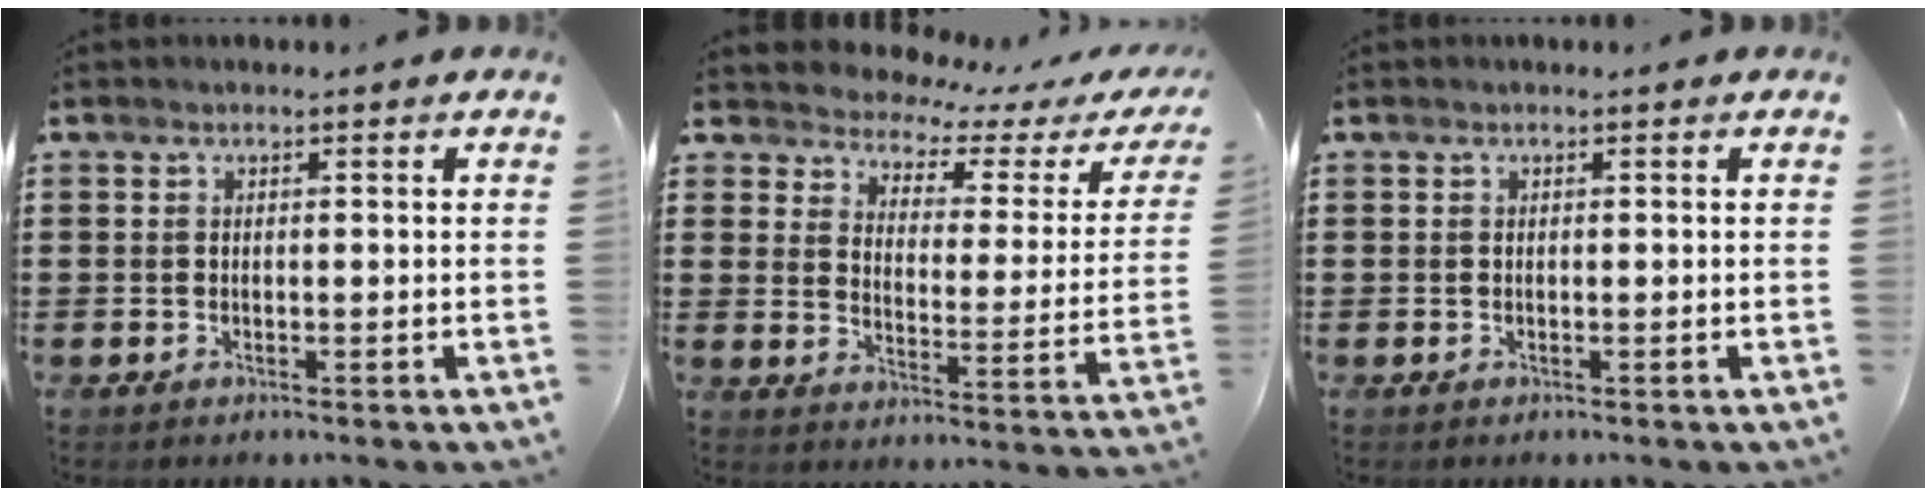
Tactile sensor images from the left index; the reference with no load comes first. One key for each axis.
{"total": 3.1, "fx": 3.0, "fy": 0.8, "fz": 0.4, "tx": -0.033, "ty": -0.026, "tz": 0.043}
{"total": 0.0}